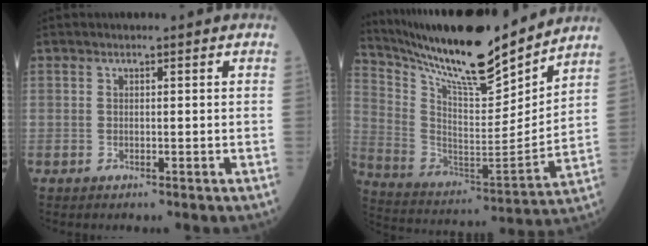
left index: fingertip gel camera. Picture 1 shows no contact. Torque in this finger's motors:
{"motor_torque": [0.95, -1.19, 0.38, 0.11]}